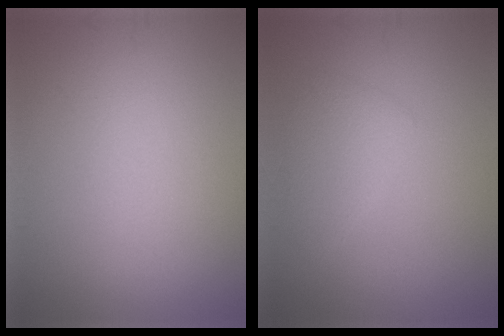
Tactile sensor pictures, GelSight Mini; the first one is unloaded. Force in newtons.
{"total": 2.4, "press": 2.4, "slide": 0.1}